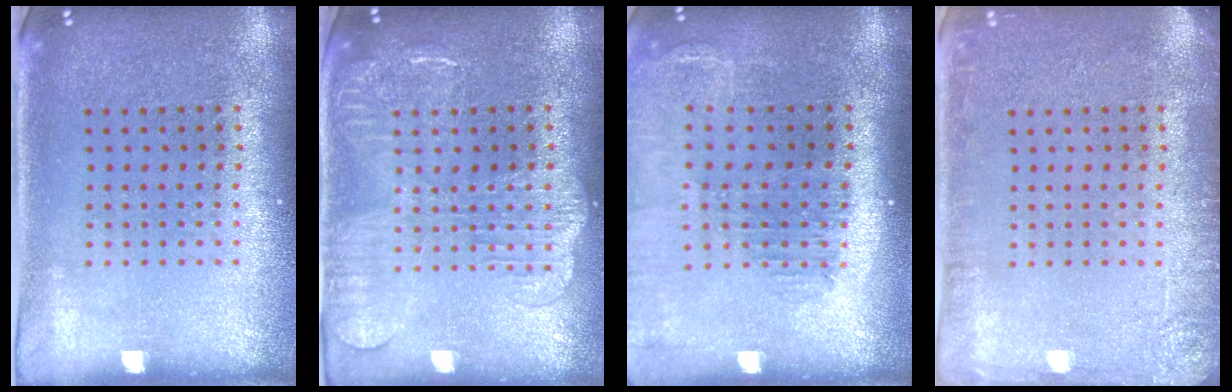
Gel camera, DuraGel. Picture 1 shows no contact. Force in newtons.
{"total": 2.0, "press": 2.0, "slide": 0.4}
{"total": 1.4, "press": 1.3, "slide": 0.3}
{"total": 2.1, "press": 2.1, "slide": 0.3}